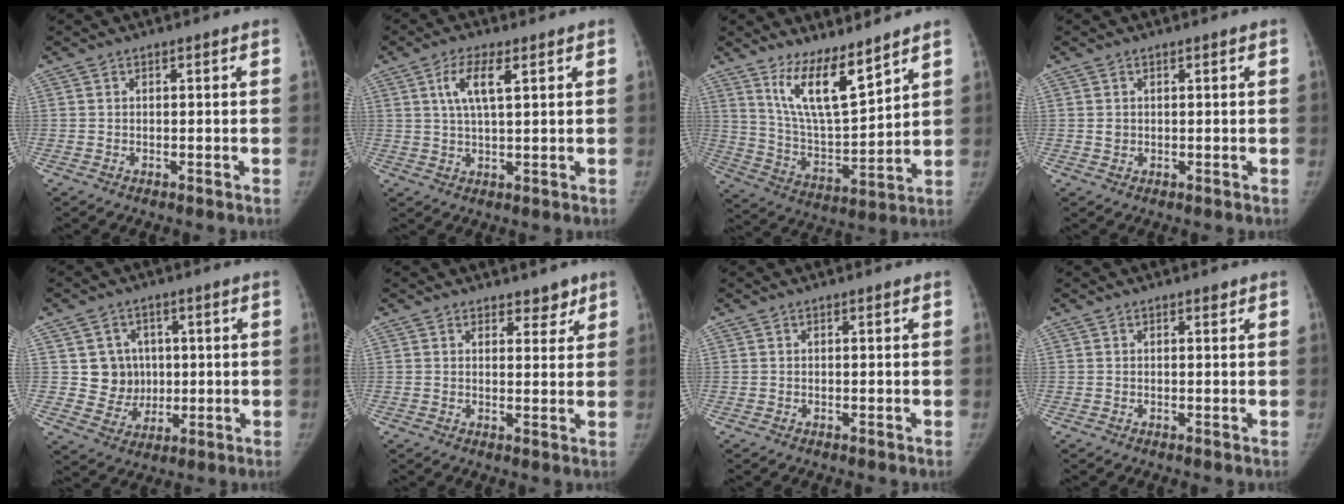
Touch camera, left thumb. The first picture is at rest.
{"total": 6.1, "force": [2.4, 1.8, 5.3], "torque": [-0.105, -0.004, 0.047]}
{"total": 12.1, "force": [8.6, 3.0, 8.0], "torque": [-0.126, -0.073, 0.174]}
{"total": 1.1, "force": [0.2, 1.0, 0.5], "torque": [-0.003, 0.001, 0.005]}
{"total": 7.8, "force": [1.1, 7.5, 2.0], "torque": [0.009, 0.004, 0.025]}
{"total": 3.3, "force": [2.6, 1.8, 1.0], "torque": [0.013, -0.015, 0.035]}
{"total": 0.0}
{"total": 0.6, "force": [0.4, 0.3, 0.2], "torque": [-0.002, -0.003, 0.005]}